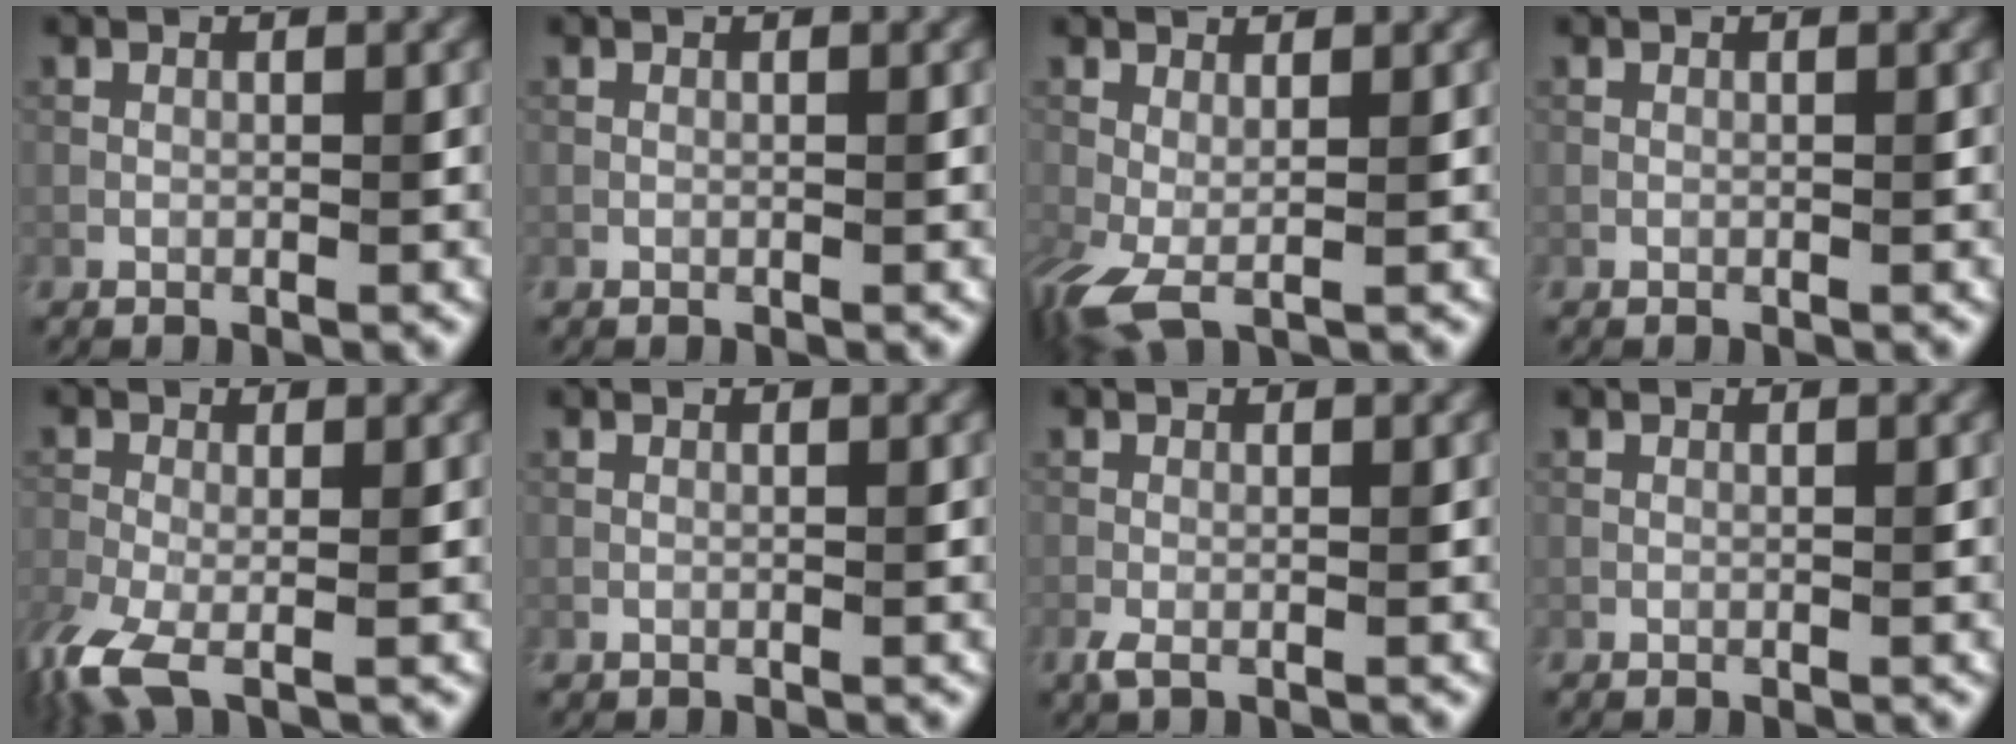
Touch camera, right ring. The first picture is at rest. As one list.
[{"total": 0.0}, {"total": 4.6, "force": [-0.2, 1.9, 4.2], "torque": [-0.090, -0.012, -0.002]}, {"total": 0.0}, {"total": 7.7, "force": [-3.7, 3.3, 5.9], "torque": [-0.143, -0.030, -0.066]}, {"total": 0.0}, {"total": 1.3, "force": [-0.6, 0.5, 1.1], "torque": [-0.029, -0.004, -0.010]}, {"total": 0.0}]